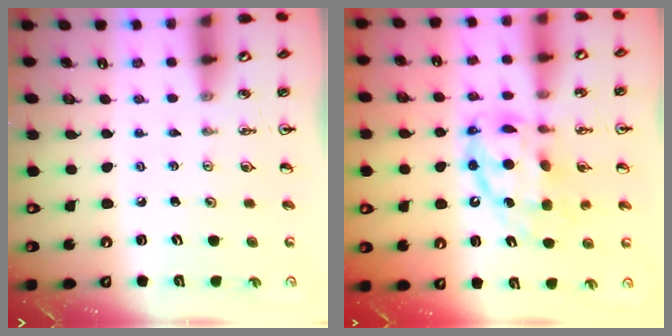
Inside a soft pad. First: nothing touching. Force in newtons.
{"total": 12.1, "press": 12.0, "slide": 1.2}